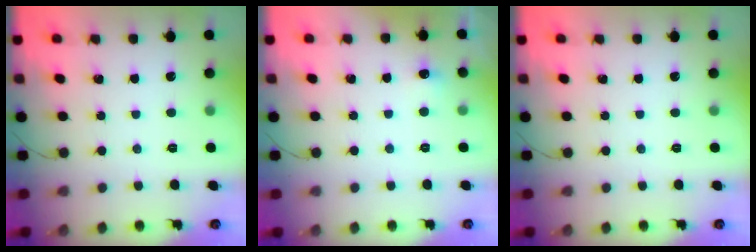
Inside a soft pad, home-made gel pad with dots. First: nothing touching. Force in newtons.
{"total": 5.0, "press": 4.8, "slide": 1.5}
{"total": 0.0}